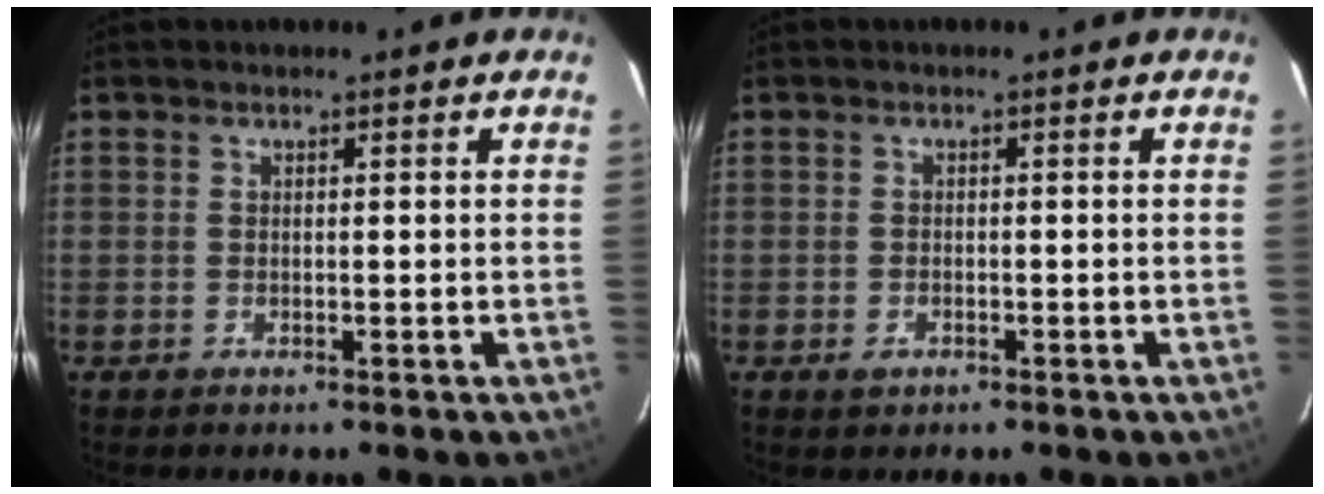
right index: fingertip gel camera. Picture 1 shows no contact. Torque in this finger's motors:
{"motor_torque": [0.13, -0.14, 0.04, 0.00]}